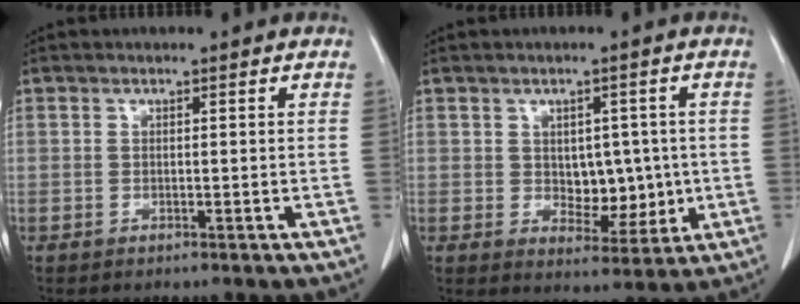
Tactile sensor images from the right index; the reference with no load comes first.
{"total": 6.2, "force": [0.1, 4.1, 4.7], "torque": [-0.056, 0.003, 0.017]}